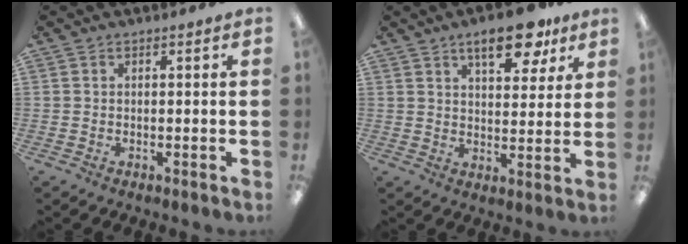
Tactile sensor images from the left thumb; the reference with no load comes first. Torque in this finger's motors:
{"motor_torque": [1.35, 1.19, 0.90, -0.89, 0.08]}